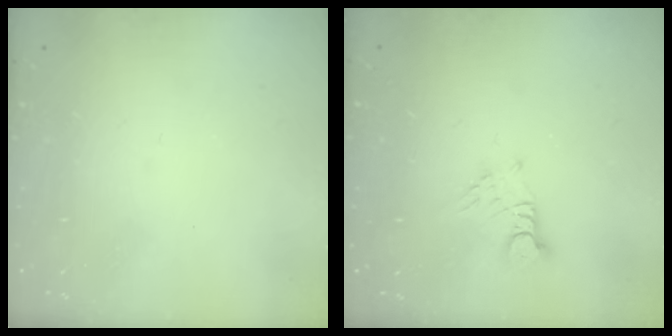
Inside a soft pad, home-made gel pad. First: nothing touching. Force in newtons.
{"total": 2.9, "press": 2.9, "slide": 0.2}